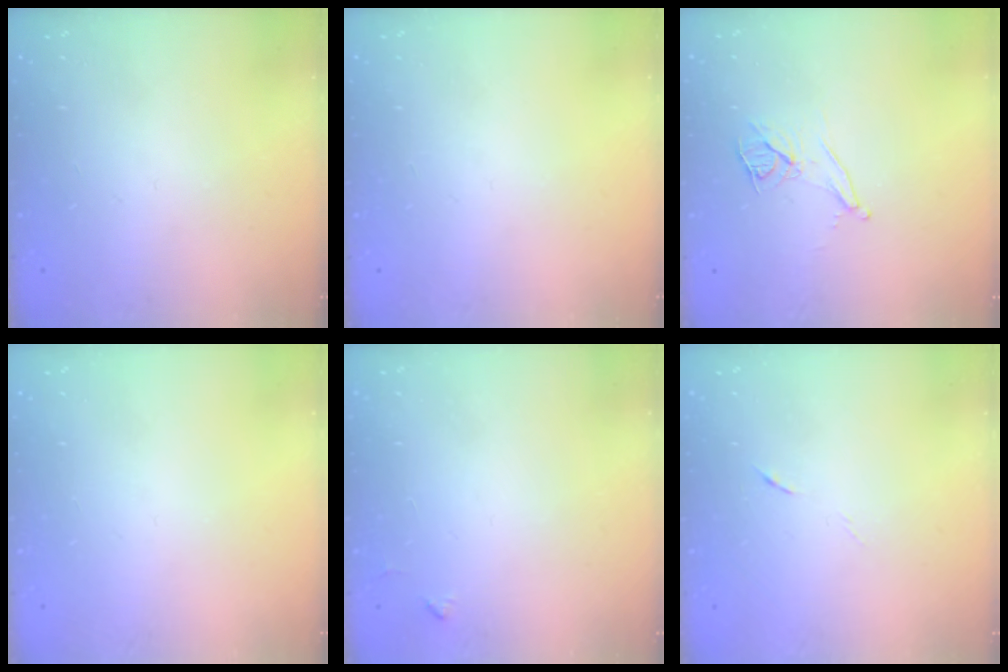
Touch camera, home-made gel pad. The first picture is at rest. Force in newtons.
{"total": 0.0}
{"total": 8.5, "press": 7.8, "slide": 3.3}
{"total": 0.0}
{"total": 3.5, "press": 3.5, "slide": 0.5}
{"total": 4.0, "press": 3.8, "slide": 1.2}